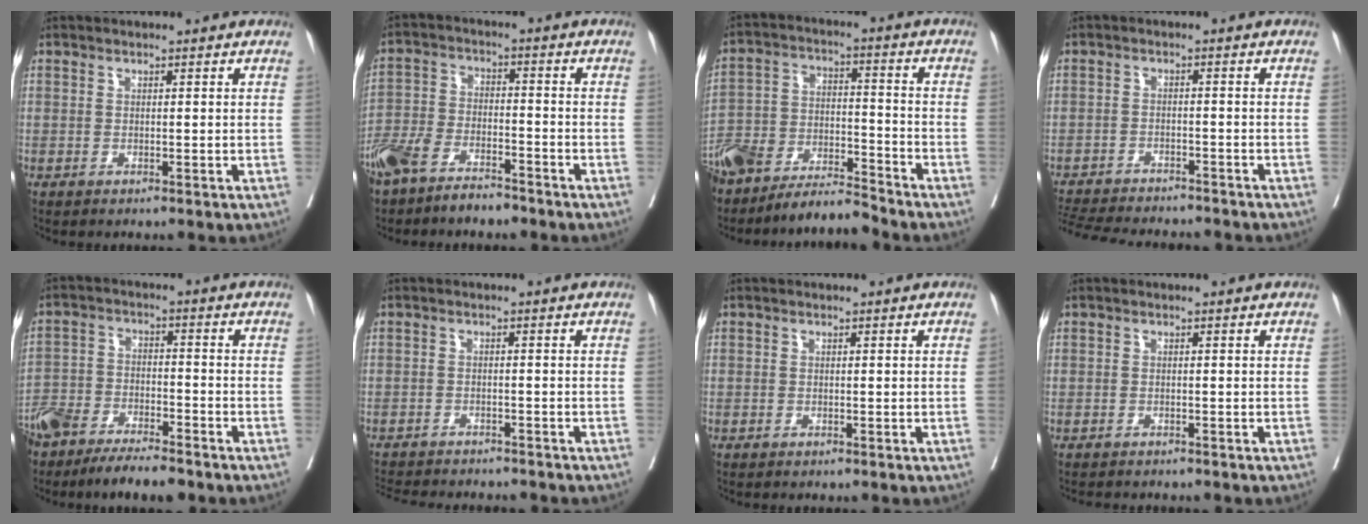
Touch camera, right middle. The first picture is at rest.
{"total": 9.2, "force": [-7.4, 3.2, 4.3], "torque": [-0.094, -0.002, -0.141]}
{"total": 12.0, "force": [-11.0, 2.2, 4.1], "torque": [-0.074, 0.017, -0.206]}
{"total": 12.6, "force": [-11.5, 2.8, 4.2], "torque": [-0.089, -0.008, -0.163]}
{"total": 12.4, "force": [-10.1, 3.2, 6.3], "torque": [-0.110, -0.009, -0.170]}
{"total": 10.8, "force": [-10.0, 2.3, 3.6], "torque": [-0.071, -0.008, -0.131]}
{"total": 0.0}
{"total": 2.5, "force": [-2.3, 0.8, 0.6], "torque": [-0.011, -0.006, -0.031]}